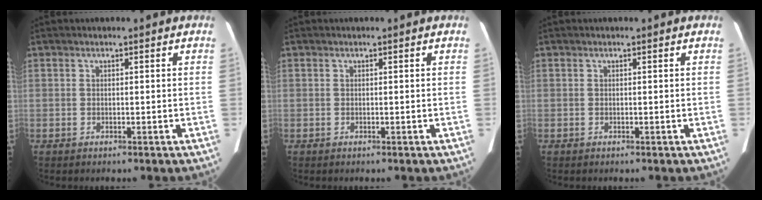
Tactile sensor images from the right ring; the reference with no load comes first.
{"total": 0.0}
{"total": 0.0}